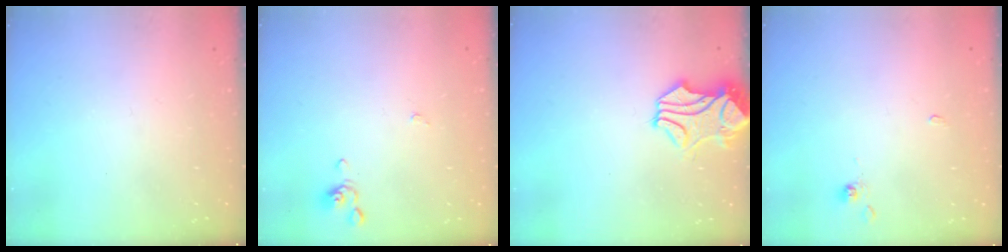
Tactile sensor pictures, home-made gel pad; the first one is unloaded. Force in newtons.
{"total": 0.0}
{"total": 1.8, "press": 1.2, "slide": 1.2}
{"total": 0.0}